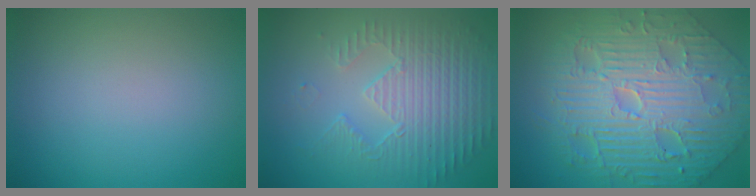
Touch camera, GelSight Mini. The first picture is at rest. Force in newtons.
{"total": 3.8, "press": 3.6, "slide": 1.3}
{"total": 11.6, "press": 7.8, "slide": 8.7}